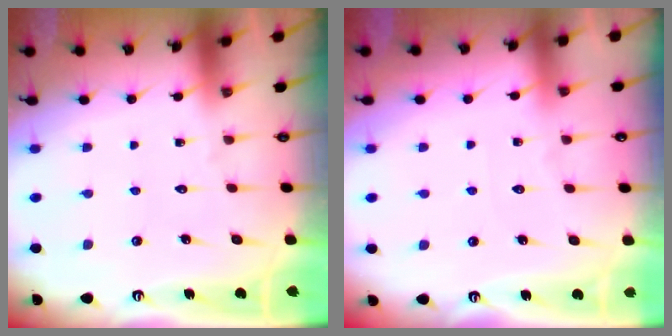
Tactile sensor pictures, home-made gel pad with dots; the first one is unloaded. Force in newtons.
{"total": 2.9, "press": 2.9, "slide": 0.5}